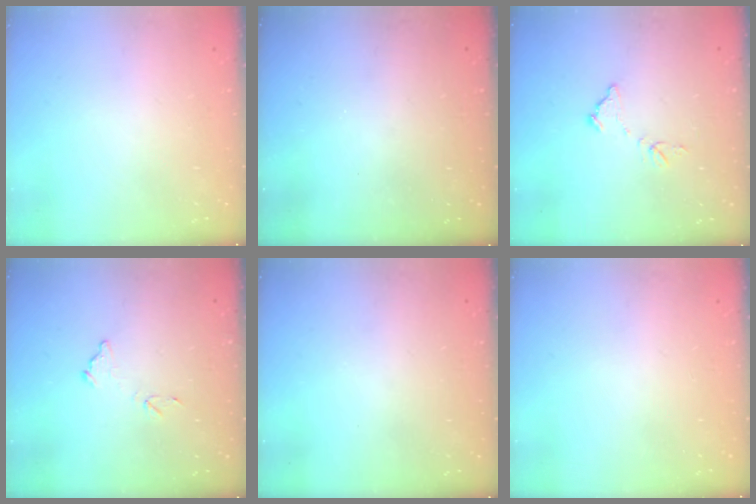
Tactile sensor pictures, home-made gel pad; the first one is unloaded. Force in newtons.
{"total": 3.2, "press": 3.2, "slide": 0.1}
{"total": 9.2, "press": 9.2, "slide": 0.6}
{"total": 7.9, "press": 7.9, "slide": 0.4}
{"total": 3.1, "press": 2.9, "slide": 1.0}
{"total": 0.0}